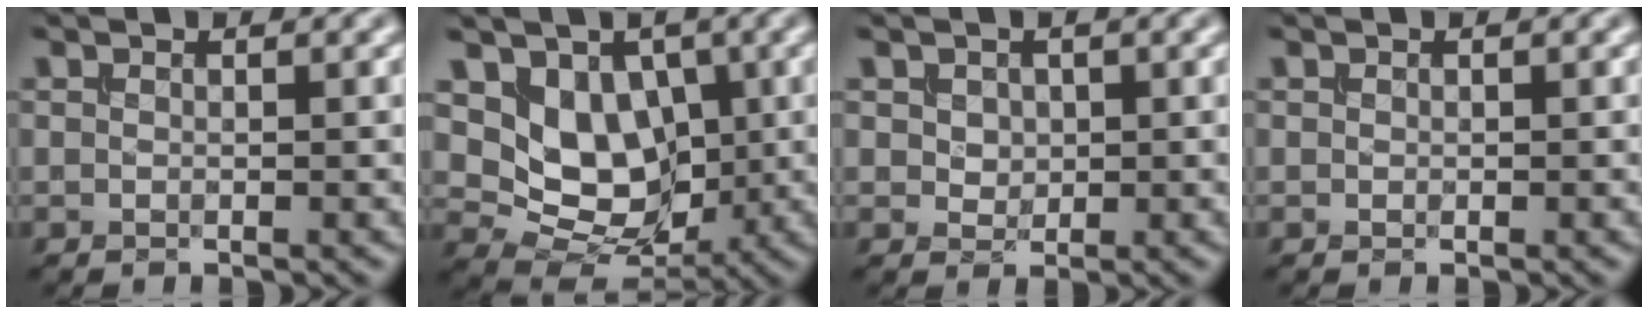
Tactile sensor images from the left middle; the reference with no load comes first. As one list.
[{"total": 7.0, "force": [1.3, 5.4, 4.3], "torque": [-0.073, -0.018, 0.019]}, {"total": 1.6, "force": [0.5, 1.3, 0.8], "torque": [-0.022, 0.000, 0.013]}, {"total": 0.0}]